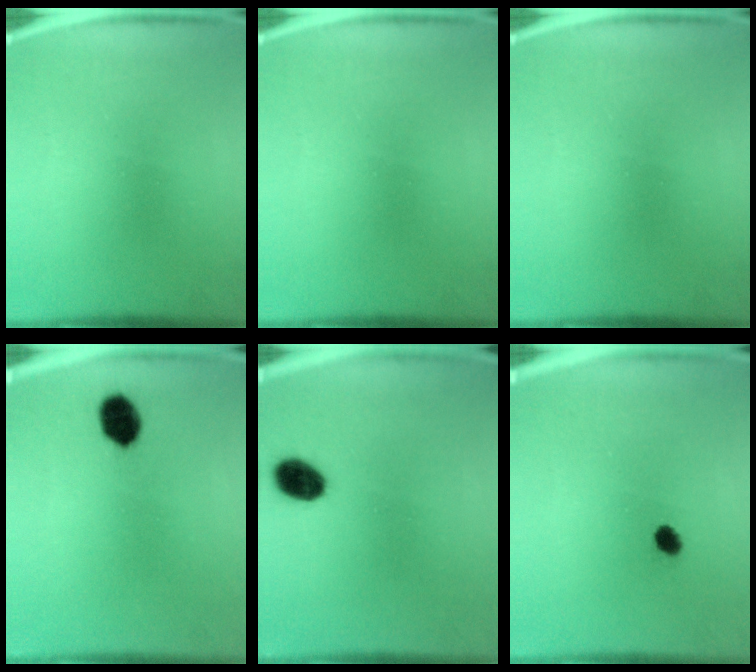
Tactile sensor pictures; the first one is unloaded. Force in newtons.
{"total": 0.0}
{"total": 0.0}
{"total": 5.6}
{"total": 6.5}
{"total": 1.7}